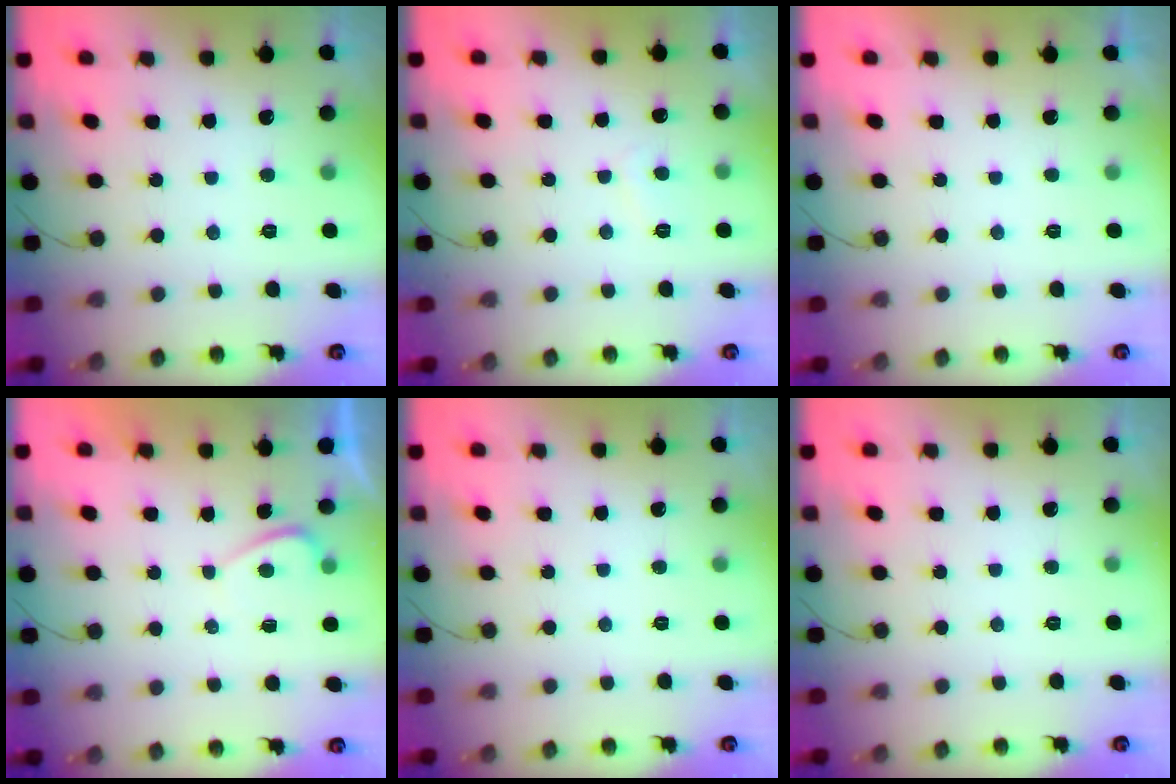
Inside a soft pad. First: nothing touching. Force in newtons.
{"total": 1.1, "press": 1.0, "slide": 0.4}
{"total": 2.3, "press": 2.3, "slide": 0.4}
{"total": 0.8, "press": 0.6, "slide": 0.5}
{"total": 0.0}
{"total": 0.0}